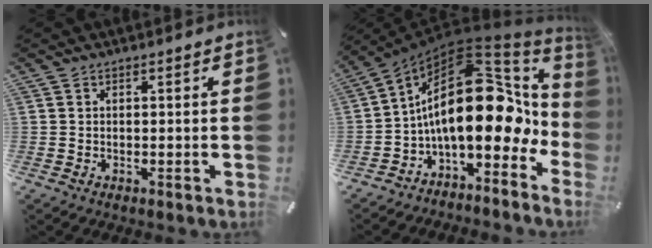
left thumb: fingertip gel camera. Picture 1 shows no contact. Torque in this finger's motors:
{"motor_torque": [1.61, 3.40, 2.44, 0.33, 0.71]}